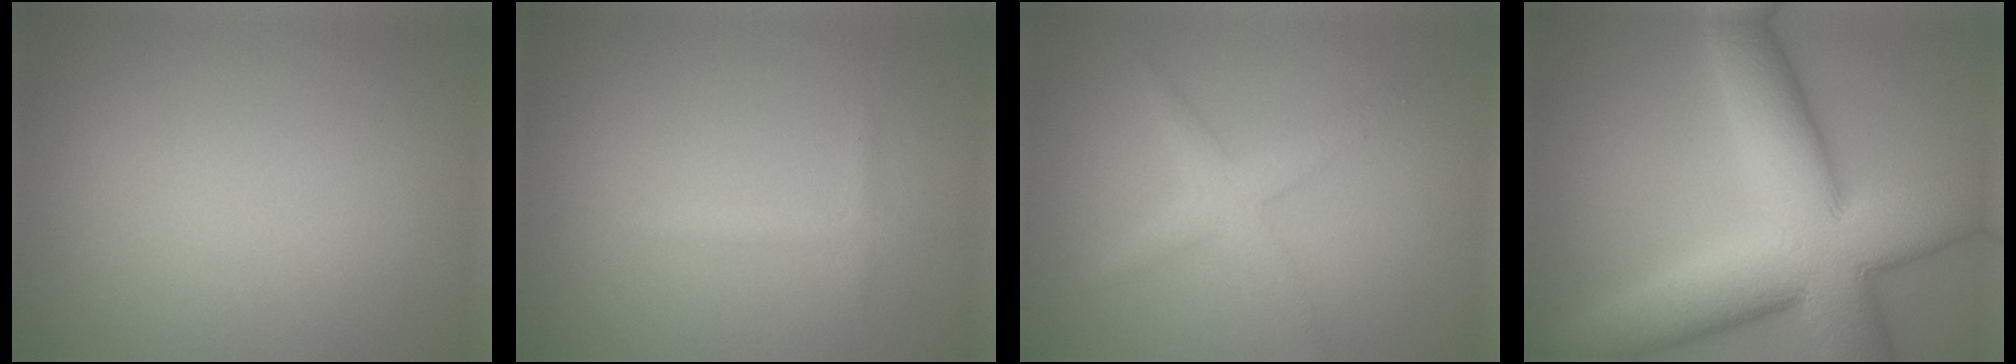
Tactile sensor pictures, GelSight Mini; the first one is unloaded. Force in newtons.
{"total": 1.0, "press": 1.0, "slide": 0.0}
{"total": 2.5, "press": 2.5, "slide": 0.1}
{"total": 13.2, "press": 13.2, "slide": 0.9}